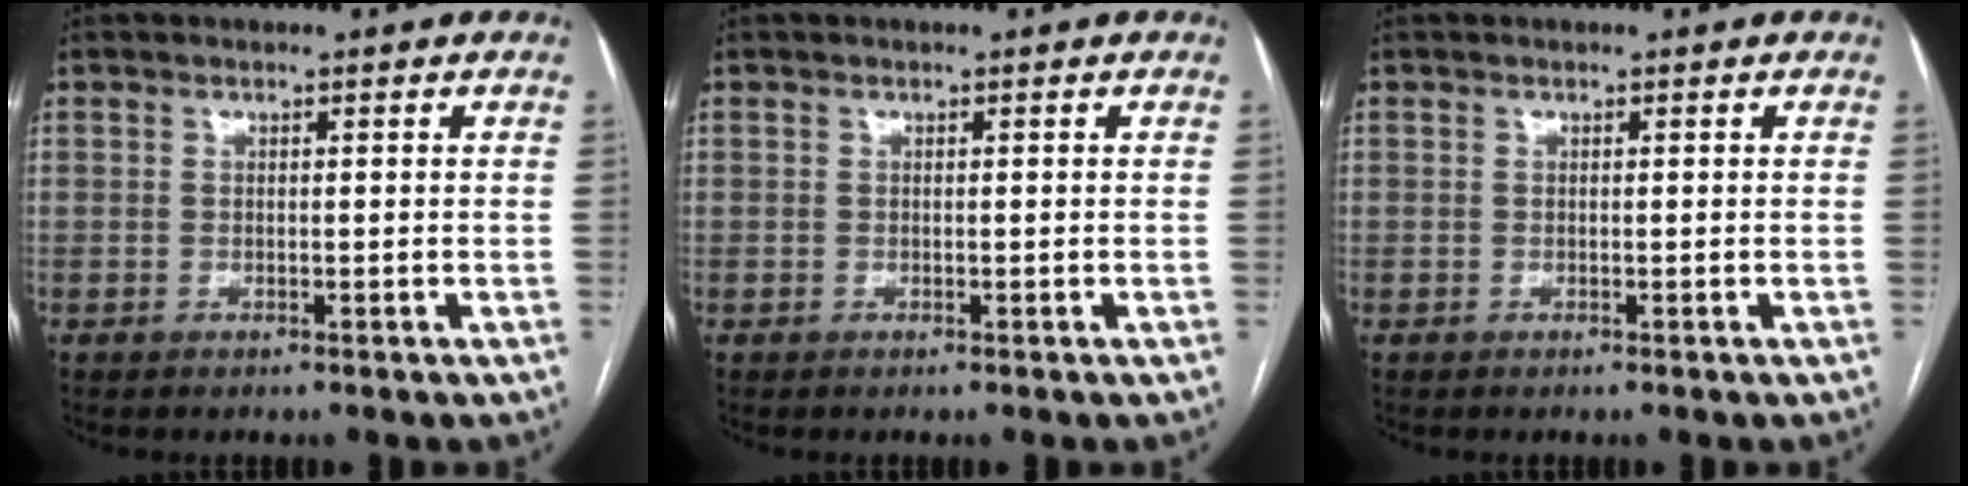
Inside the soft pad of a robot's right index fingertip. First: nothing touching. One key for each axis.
{"total": 0.0}
{"total": 0.0}